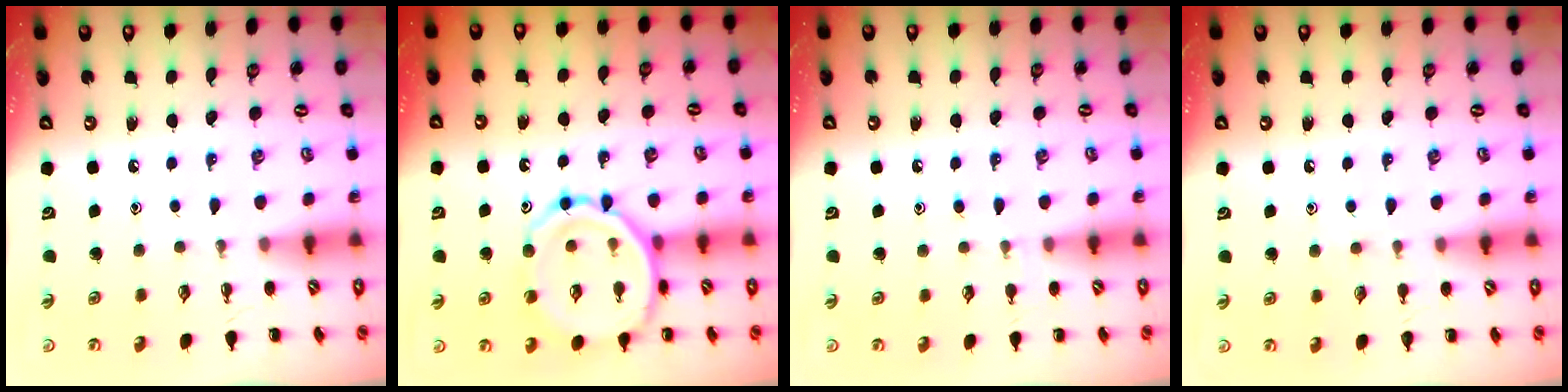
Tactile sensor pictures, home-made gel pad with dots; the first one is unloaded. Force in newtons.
{"total": 15.2, "press": 15.1, "slide": 1.7}
{"total": 6.6, "press": 6.3, "slide": 2.0}
{"total": 6.2, "press": 6.0, "slide": 1.2}